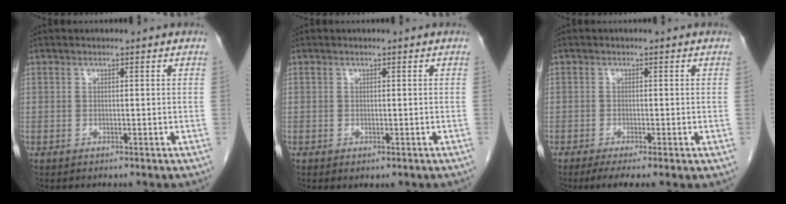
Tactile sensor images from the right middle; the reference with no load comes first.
{"total": 0.7, "force": [-0.3, 0.4, 0.6], "torque": [-0.009, -0.004, 0.003]}
{"total": 5.1, "force": [-3.1, 1.0, 3.9], "torque": [-0.058, -0.017, -0.049]}